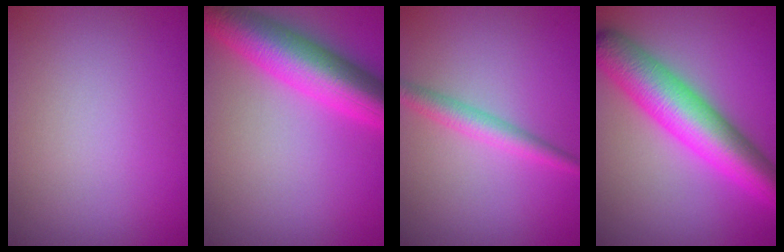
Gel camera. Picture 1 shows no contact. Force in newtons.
{"total": 8.9, "press": 8.9, "slide": 0.1}
{"total": 2.5, "press": 2.5, "slide": 0.1}
{"total": 8.9, "press": 8.9, "slide": 0.1}